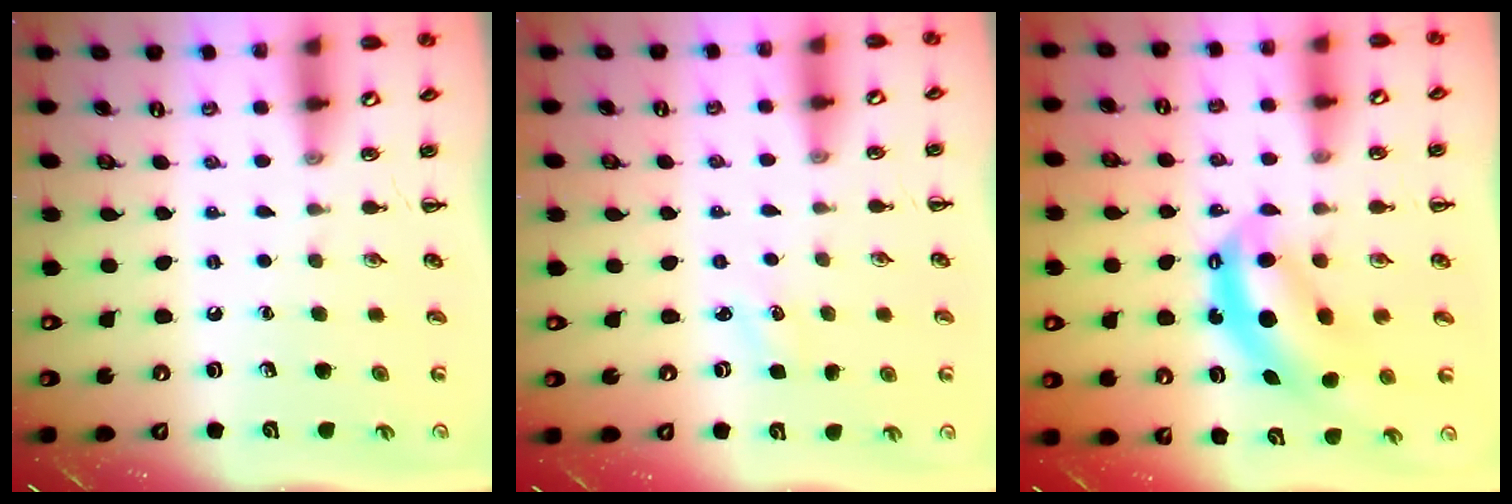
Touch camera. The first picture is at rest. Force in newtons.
{"total": 1.8, "press": 1.7, "slide": 0.5}
{"total": 6.8, "press": 6.6, "slide": 1.7}